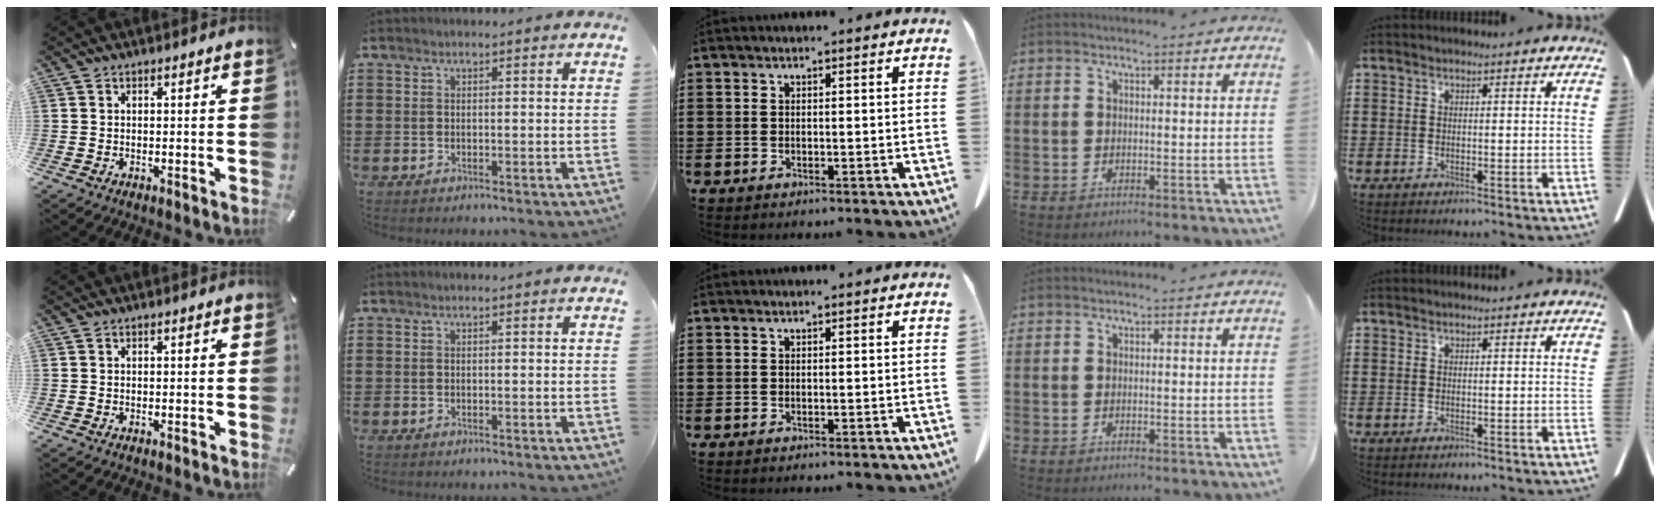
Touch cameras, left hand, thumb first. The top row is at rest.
{}